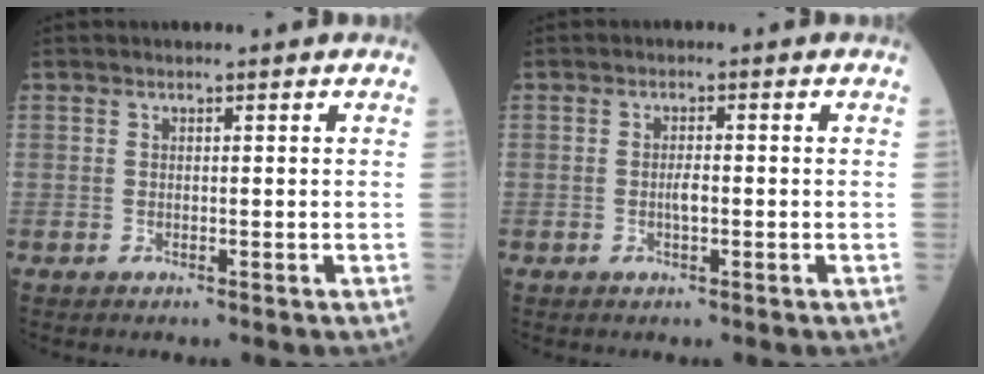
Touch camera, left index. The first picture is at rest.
{"total": 1.6, "force": [-0.6, 0.3, 1.5], "torque": [-0.027, -0.002, -0.012]}